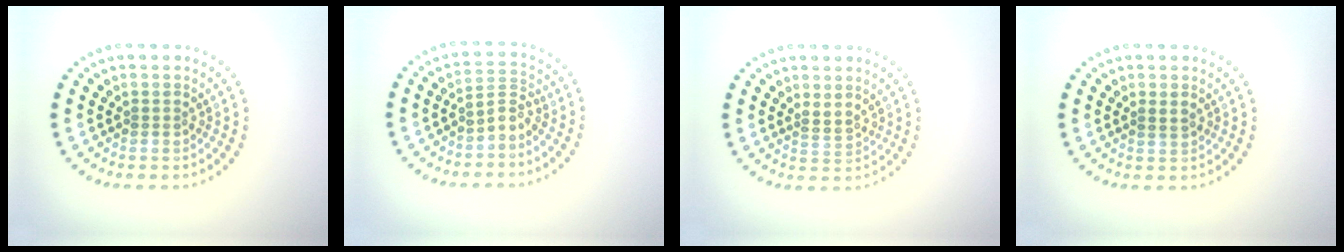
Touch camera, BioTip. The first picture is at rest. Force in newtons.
{"total": 2.2, "press": 1.5, "slide": 1.6}
{"total": 1.2, "press": 1.0, "slide": 0.6}
{"total": 0.8, "press": 0.8, "slide": 0.1}